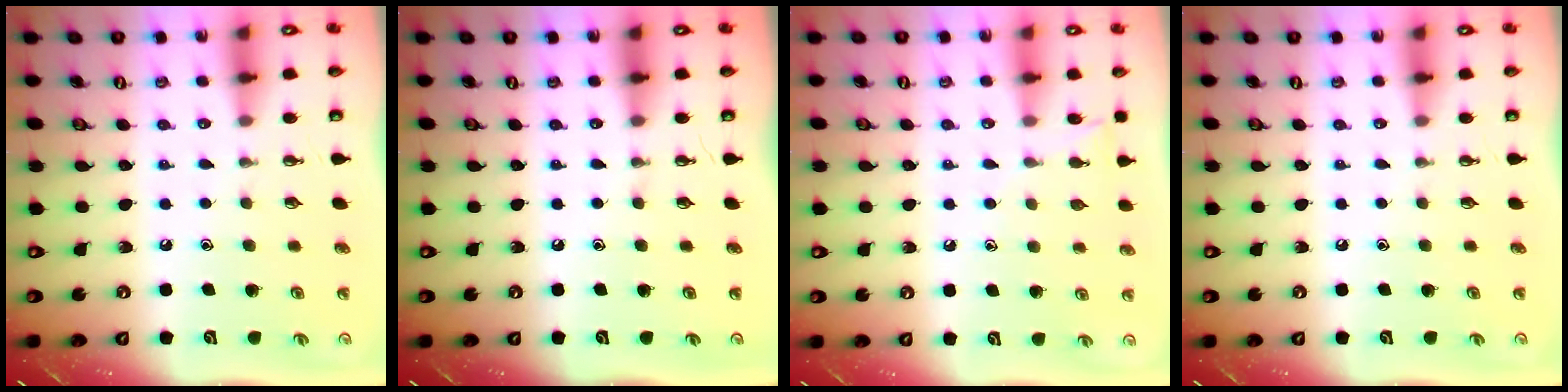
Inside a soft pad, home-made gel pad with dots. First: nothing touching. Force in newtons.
{"total": 0.0}
{"total": 5.0, "press": 4.9, "slide": 0.5}
{"total": 0.0}